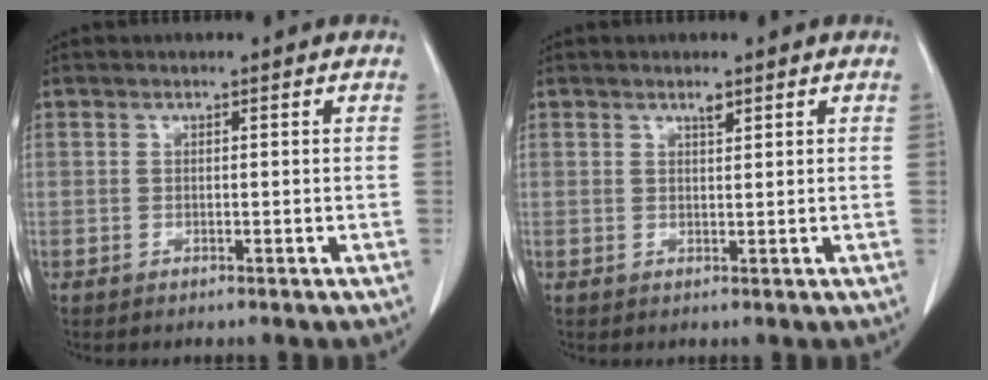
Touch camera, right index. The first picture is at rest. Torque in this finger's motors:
{"motor_torque": [-0.02, 0.08, 0.00, 0.00]}